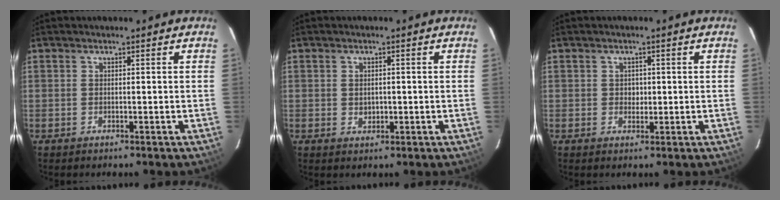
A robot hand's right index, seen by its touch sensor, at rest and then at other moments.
{"total": 2.0, "force": [0.0, 1.7, 1.0], "torque": [-0.014, 0.000, 0.003]}
{"total": 1.9, "force": [0.1, 1.9, 0.4], "torque": [-0.002, 0.002, 0.002]}